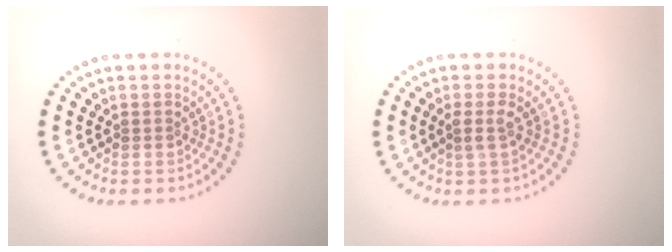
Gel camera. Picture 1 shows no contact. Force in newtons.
{"total": 1.3, "press": 1.0, "slide": 0.7}